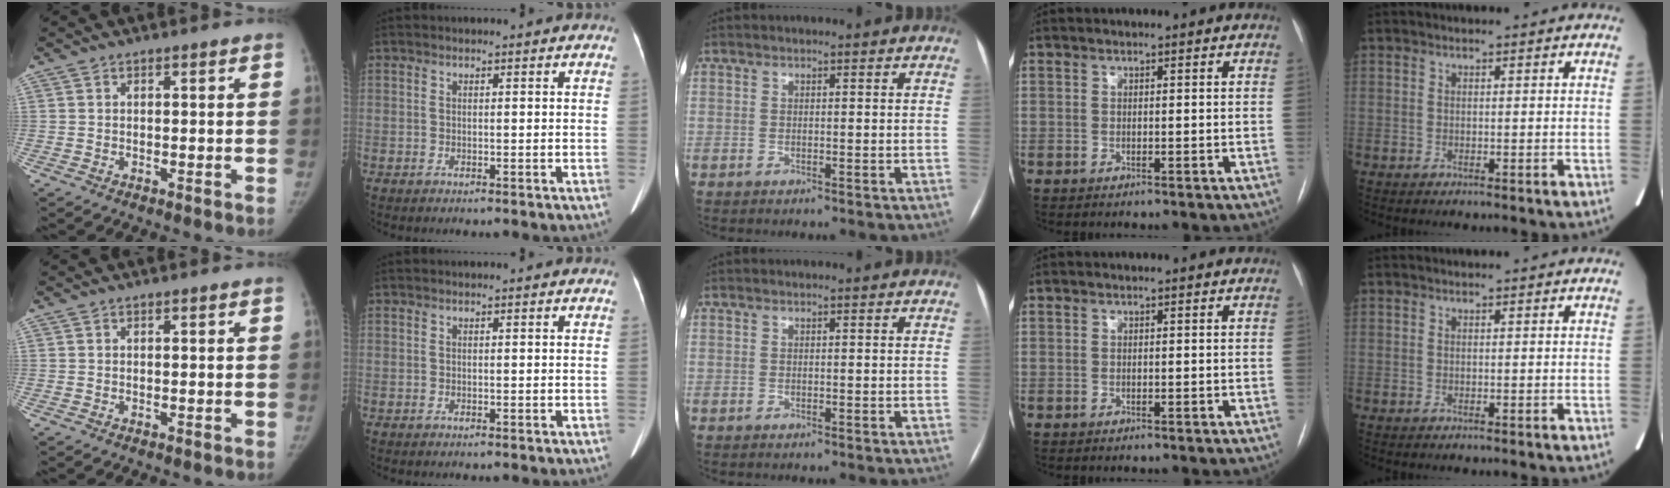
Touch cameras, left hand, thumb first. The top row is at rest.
{}